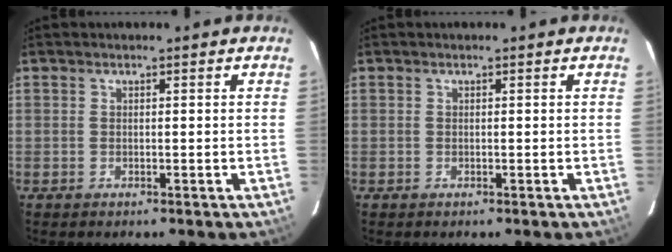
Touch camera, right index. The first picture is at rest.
{"total": 0.0}